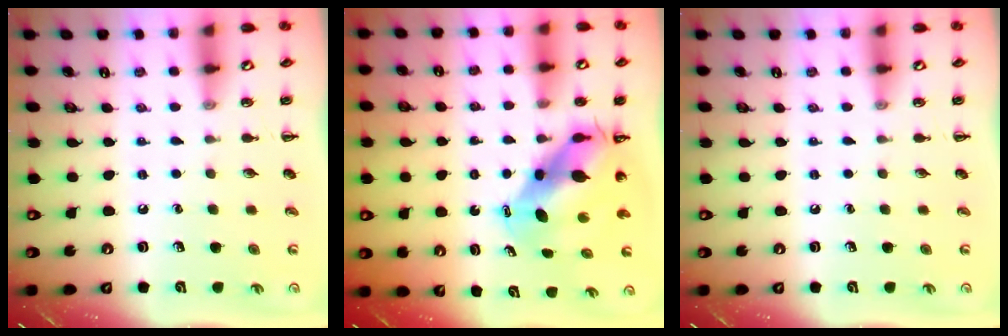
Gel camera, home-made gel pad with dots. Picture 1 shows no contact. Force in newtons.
{"total": 8.4, "press": 8.0, "slide": 2.4}
{"total": 0.0}